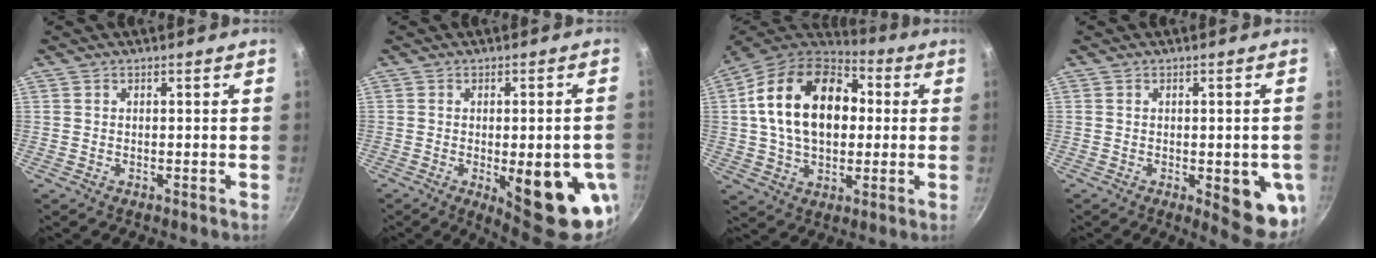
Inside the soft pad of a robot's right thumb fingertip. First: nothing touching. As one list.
[{"total": 16.6, "force": [-4.5, 5.8, 14.9], "torque": [-0.162, -0.004, -0.048]}, {"total": 22.1, "force": [3.3, 14.9, 16.0], "torque": [-0.245, 0.026, 0.044]}, {"total": 10.5, "force": [-2.5, 3.6, 9.5], "torque": [-0.086, -0.004, -0.026]}]